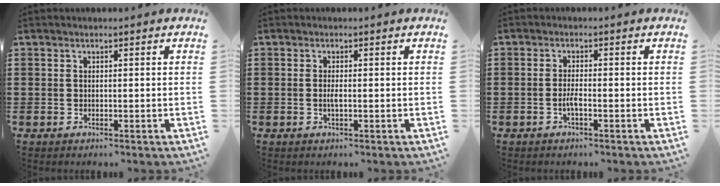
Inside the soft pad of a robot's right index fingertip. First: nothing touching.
{"total": 1.4, "force": [-0.4, 0.2, 1.4], "torque": [-0.027, -0.004, -0.007]}
{"total": 2.2, "force": [-1.0, 0.2, 1.9], "torque": [-0.044, -0.007, -0.019]}